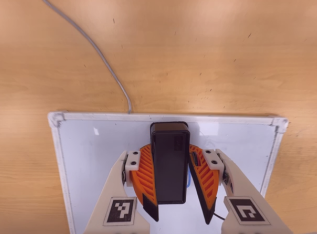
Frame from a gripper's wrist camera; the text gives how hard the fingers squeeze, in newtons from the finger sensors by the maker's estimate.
{"total": 10.4, "left": 11.5, "right": 9.2}